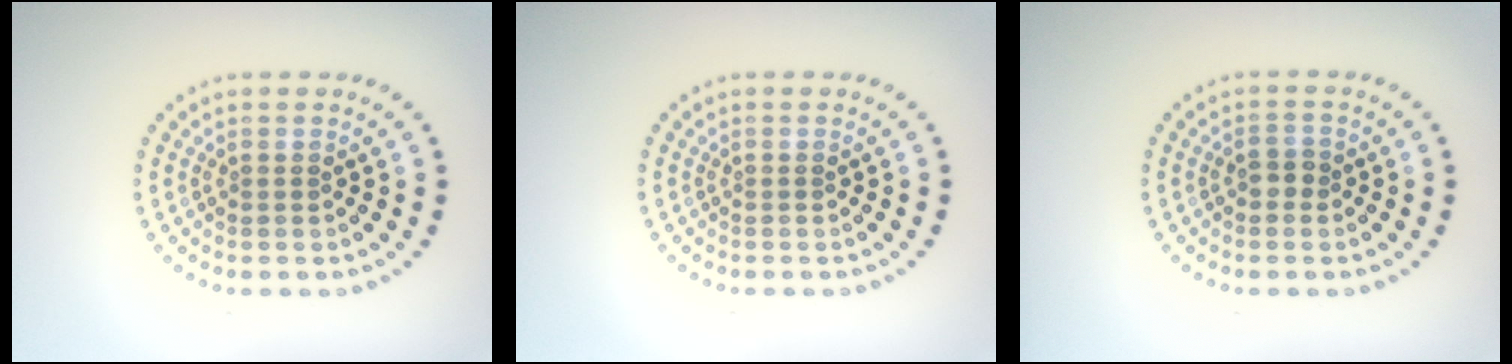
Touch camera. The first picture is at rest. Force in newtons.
{"total": 0.0}
{"total": 1.4, "press": 1.3, "slide": 0.4}